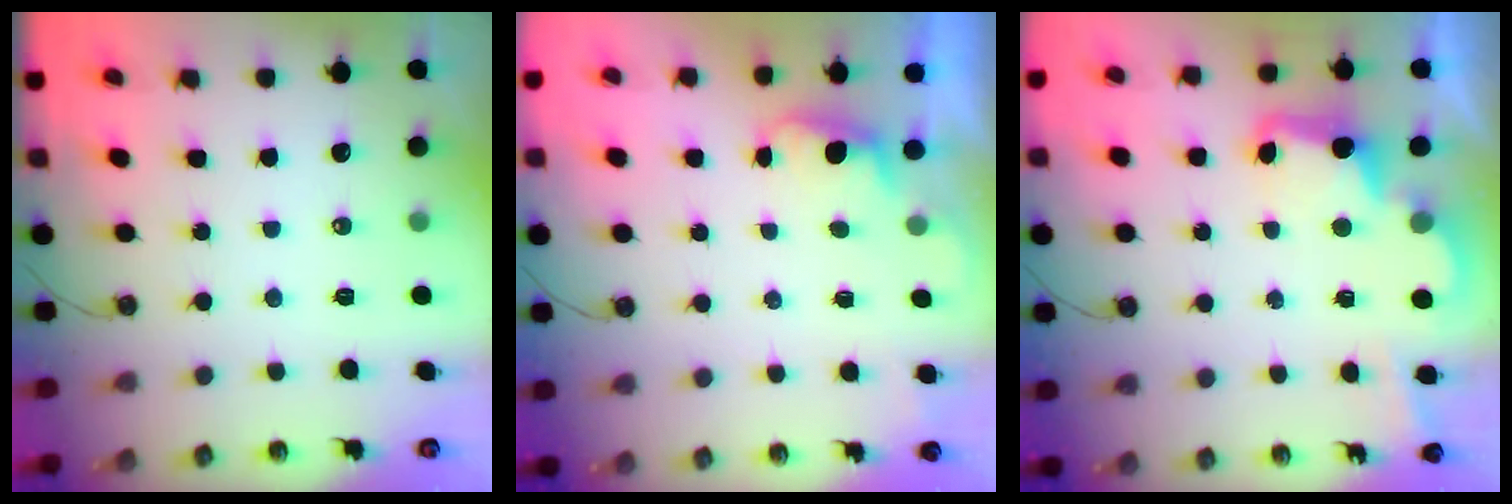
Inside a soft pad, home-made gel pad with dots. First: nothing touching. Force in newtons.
{"total": 0.8, "press": 0.4, "slide": 0.7}
{"total": 3.5, "press": 3.5, "slide": 0.6}